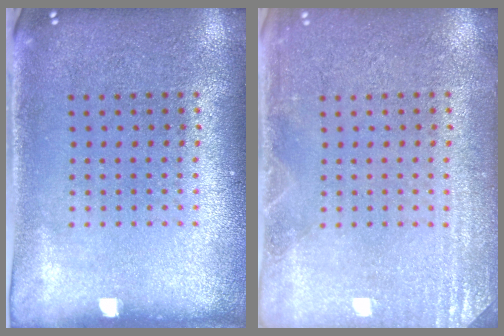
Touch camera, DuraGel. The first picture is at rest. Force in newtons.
{"total": 2.6, "press": 2.5, "slide": 0.4}